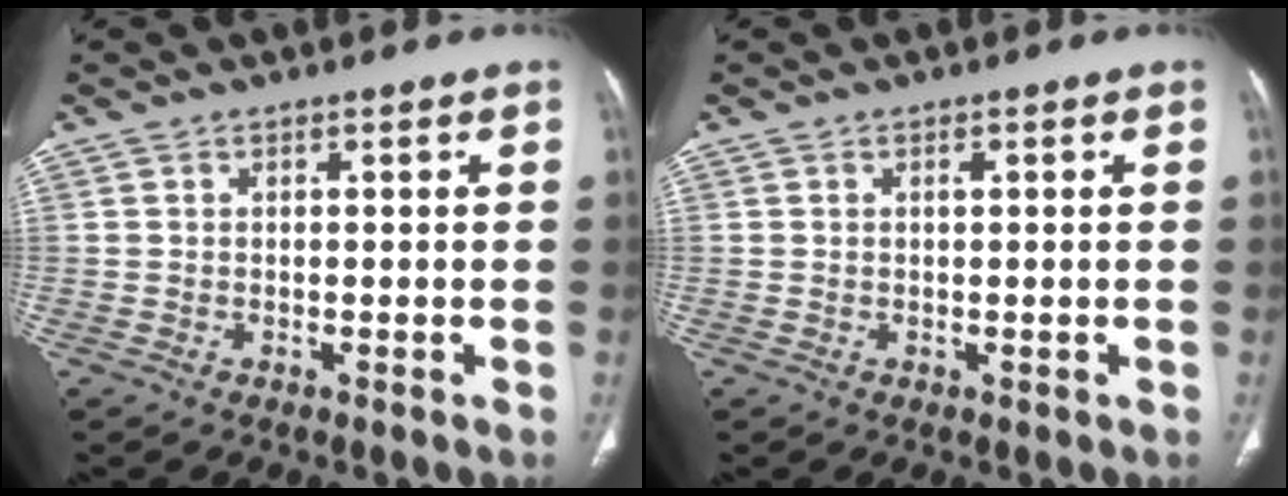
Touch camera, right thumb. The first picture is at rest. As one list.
[{"total": 0.7, "force": [0.3, 0.3, 0.6], "torque": [-0.005, 0.001, 0.004]}]